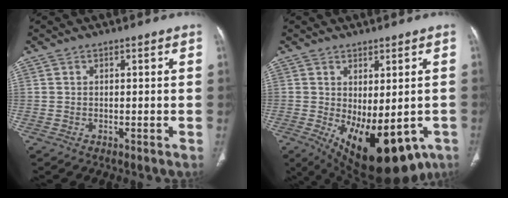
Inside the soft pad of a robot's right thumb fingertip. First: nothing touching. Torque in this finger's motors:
{"motor_torque": [-0.38, 1.62, 0.12, 0.06, 0.13]}